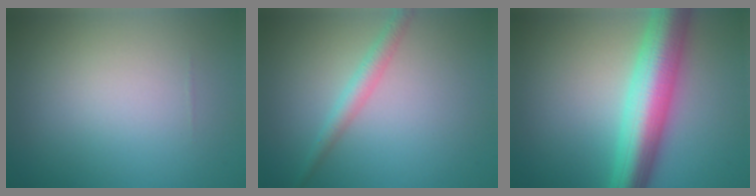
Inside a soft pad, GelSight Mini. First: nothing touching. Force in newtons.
{"total": 1.9, "press": 1.9, "slide": 0.0}
{"total": 8.6, "press": 8.5, "slide": 0.3}